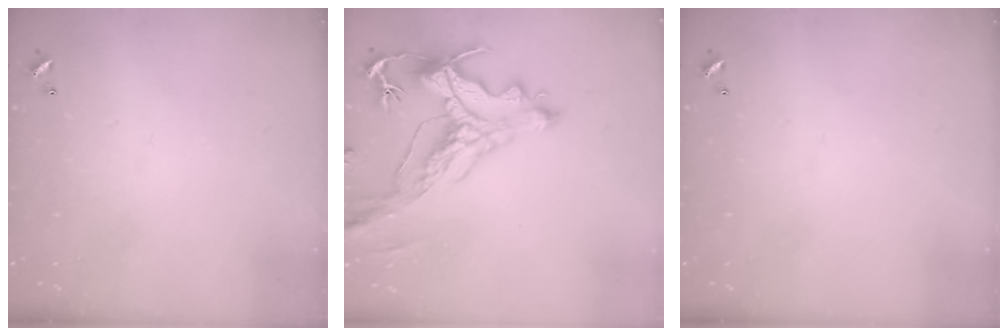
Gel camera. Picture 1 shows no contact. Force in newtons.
{"total": 2.9, "press": 2.6, "slide": 1.5}
{"total": 0.0}